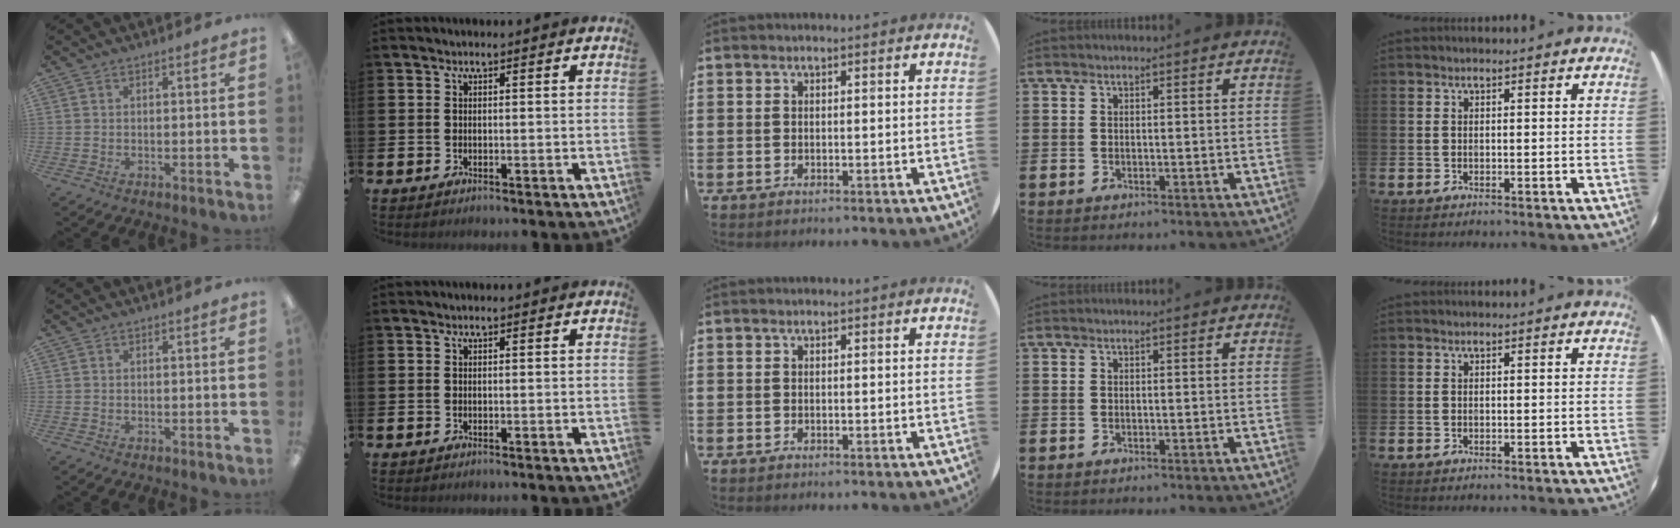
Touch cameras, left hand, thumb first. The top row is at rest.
{}